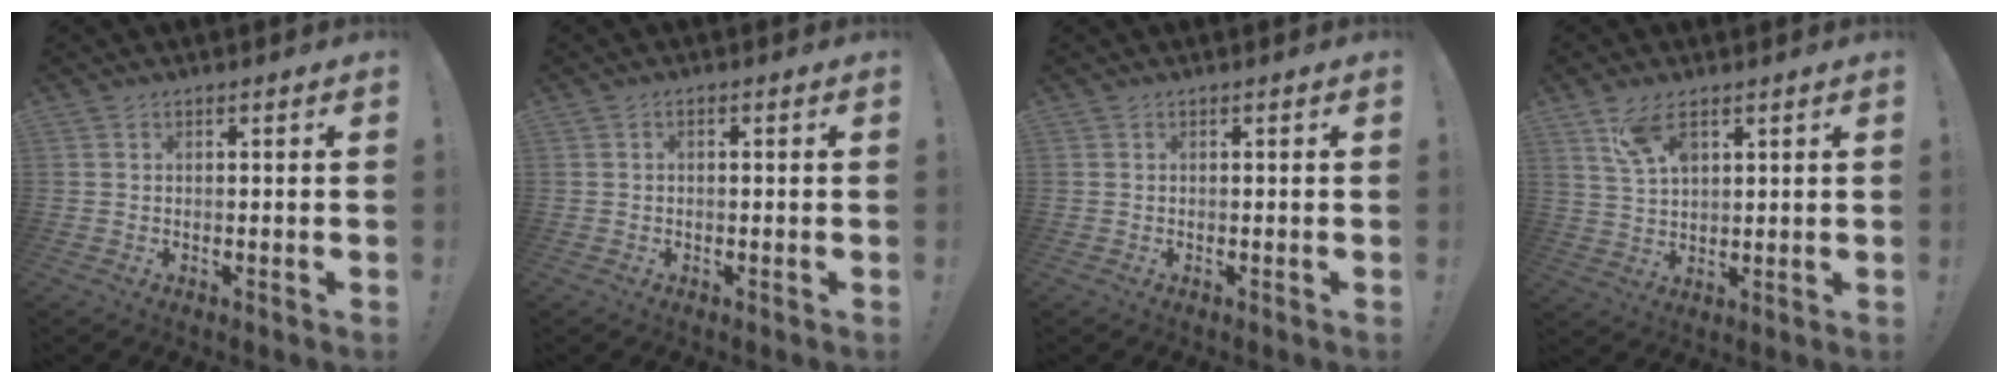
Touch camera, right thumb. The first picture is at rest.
{"total": 0.9, "force": [-0.4, 0.5, 0.6], "torque": [-0.010, 0.004, -0.008]}
{"total": 0.0}
{"total": 8.6, "force": [4.9, 4.2, 5.8], "torque": [-0.097, -0.017, 0.091]}